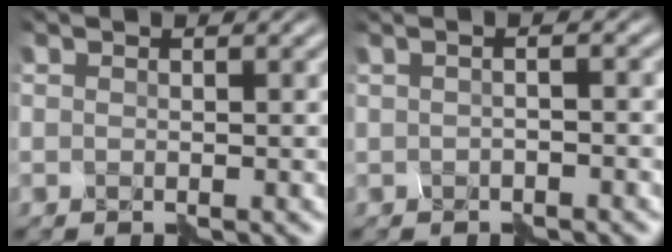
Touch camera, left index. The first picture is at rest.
{"total": 0.8, "force": [-0.3, 0.1, 0.7], "torque": [-0.013, -0.003, -0.009]}